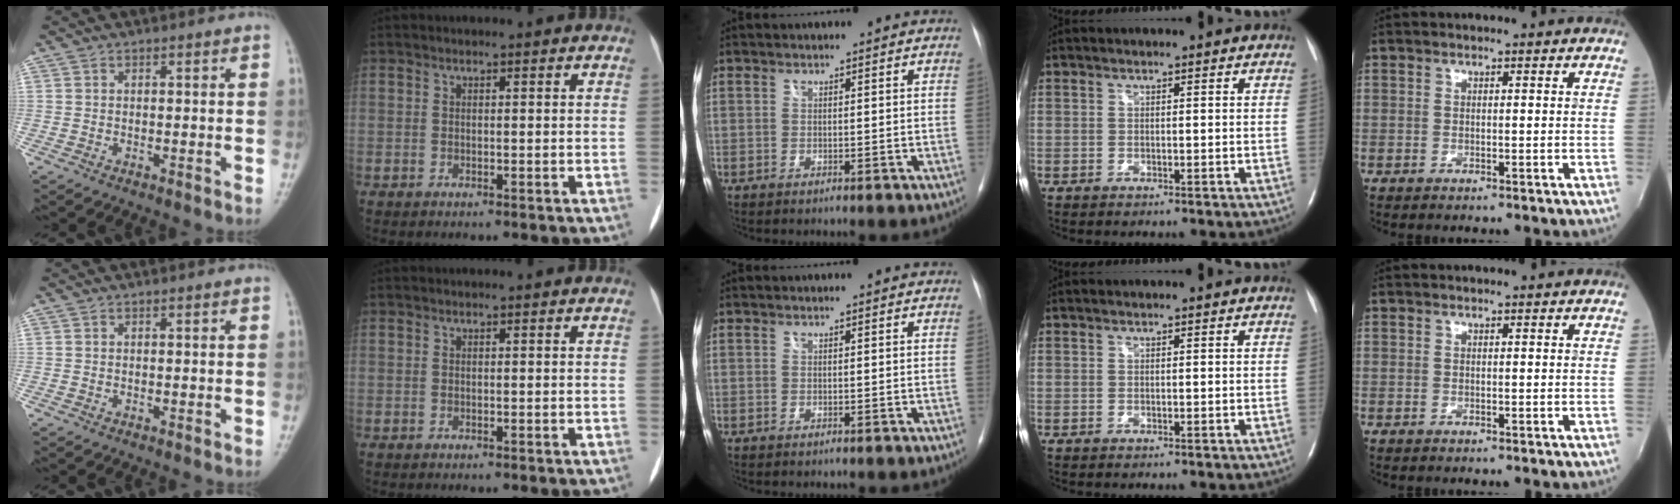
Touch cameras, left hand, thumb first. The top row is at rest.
{}